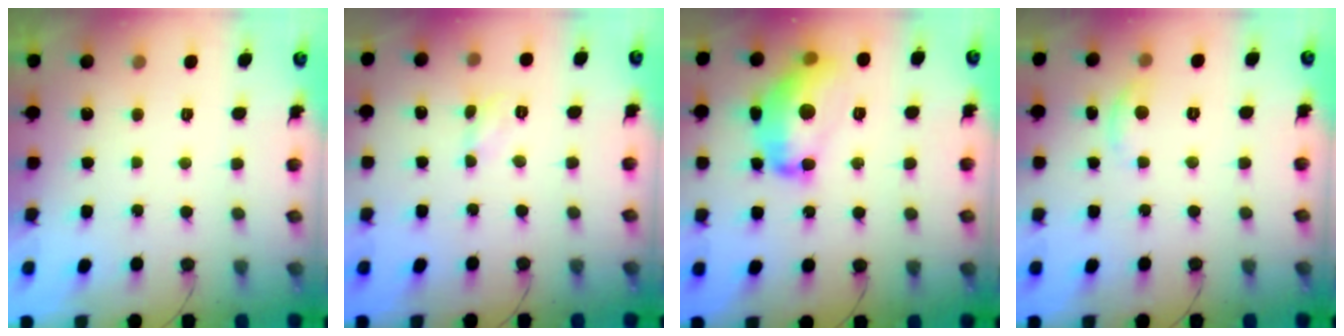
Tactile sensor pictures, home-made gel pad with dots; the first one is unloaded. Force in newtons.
{"total": 2.9, "press": 2.9, "slide": 0.4}
{"total": 16.1, "press": 16.1, "slide": 1.0}
{"total": 3.6, "press": 3.6, "slide": 0.3}